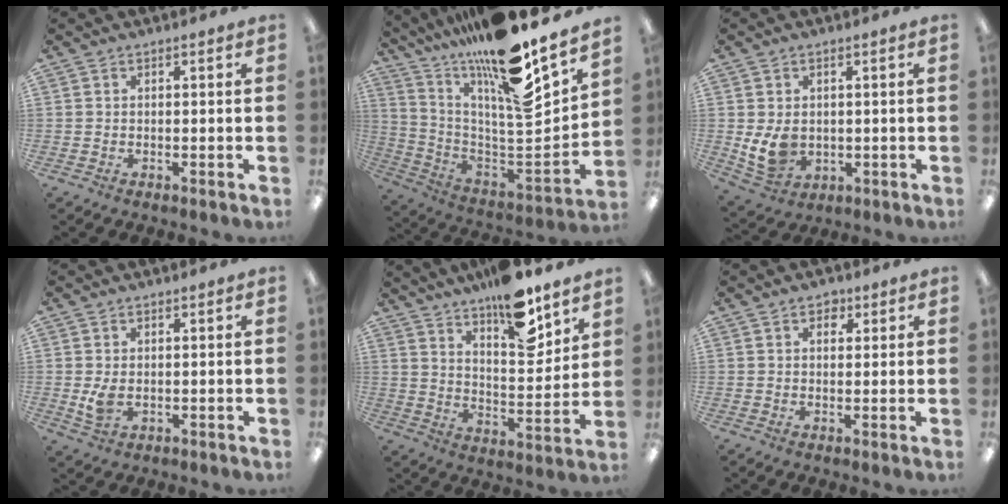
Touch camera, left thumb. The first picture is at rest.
{"total": 18.3, "force": [14.1, 1.8, 11.5], "torque": [-0.180, -0.130, 0.220]}
{"total": 6.8, "force": [0.6, 5.4, 4.1], "torque": [-0.079, -0.005, 0.011]}
{"total": 4.1, "force": [0.3, 2.6, 3.1], "torque": [-0.062, -0.011, -0.001]}
{"total": 15.6, "force": [12.3, 4.9, 8.2], "torque": [-0.118, -0.086, 0.209]}
{"total": 2.7, "force": [1.7, 1.8, 1.2], "torque": [-0.003, -0.005, 0.024]}